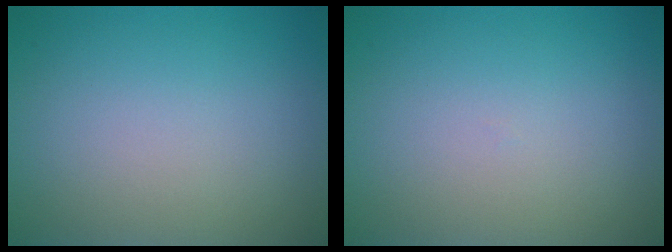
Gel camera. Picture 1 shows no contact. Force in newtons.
{"total": 0.0}